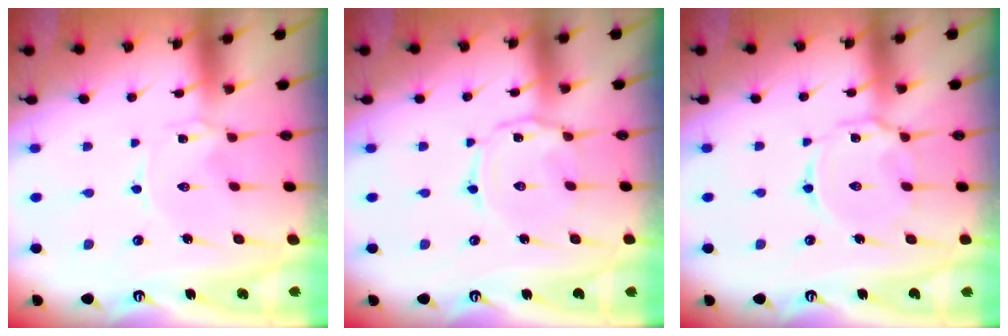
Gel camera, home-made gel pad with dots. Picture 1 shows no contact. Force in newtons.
{"total": 3.4, "press": 3.3, "slide": 0.5}
{"total": 6.7, "press": 6.7, "slide": 0.6}